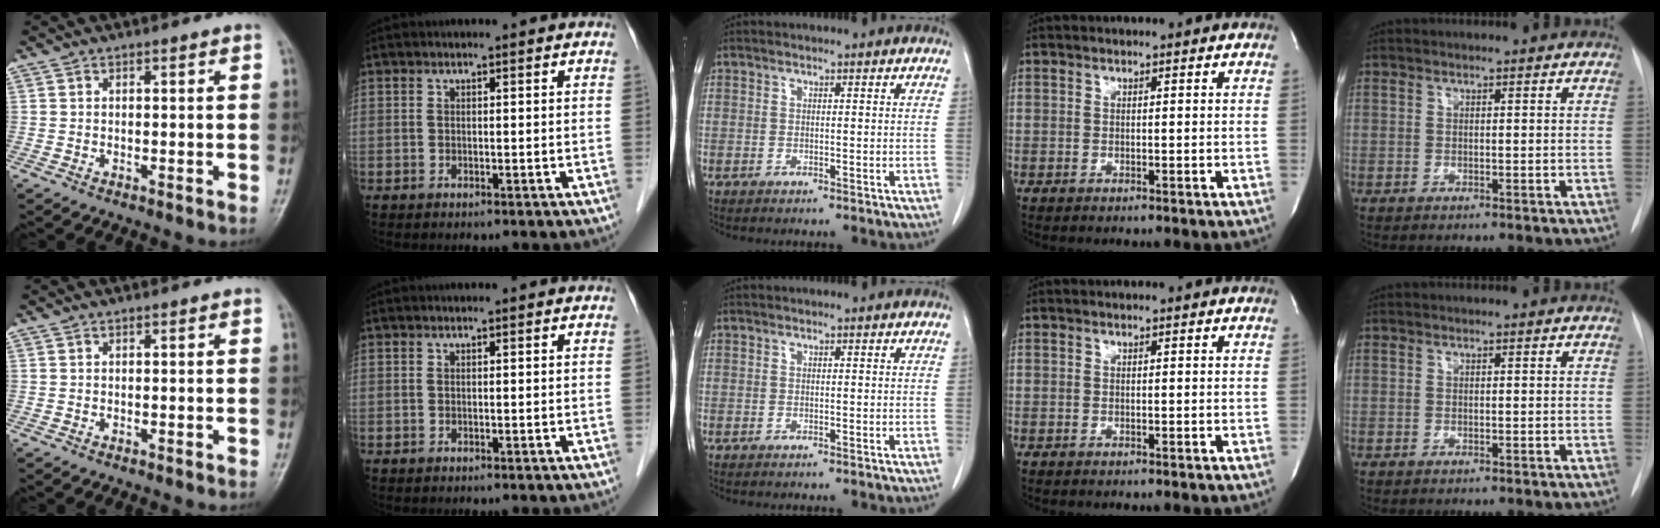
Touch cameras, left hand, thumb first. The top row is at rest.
{}